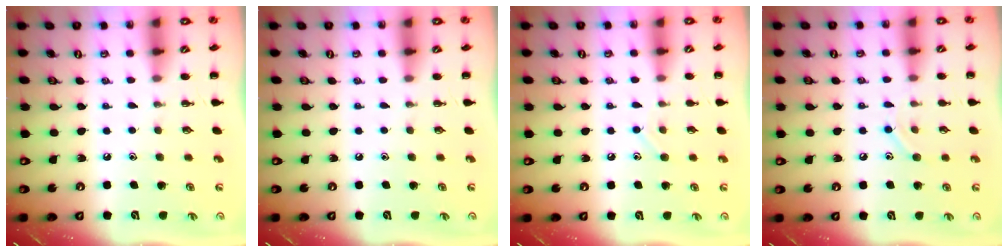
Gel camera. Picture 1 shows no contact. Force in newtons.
{"total": 0.0}
{"total": 6.1, "press": 5.9, "slide": 1.7}
{"total": 7.5, "press": 7.4, "slide": 1.3}